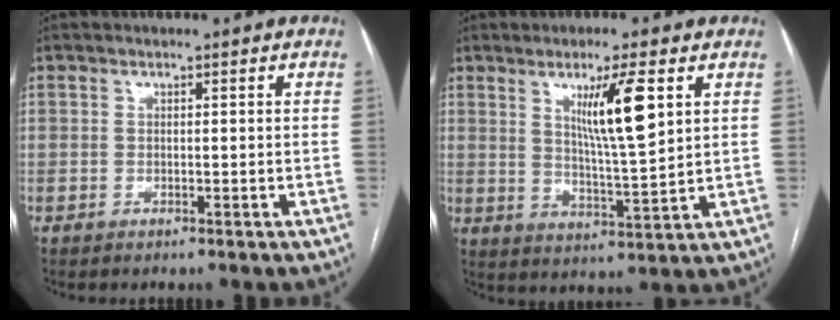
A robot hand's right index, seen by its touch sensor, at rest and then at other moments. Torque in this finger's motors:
{"motor_torque": [0.38, 0.24, 0.40, 0.09]}